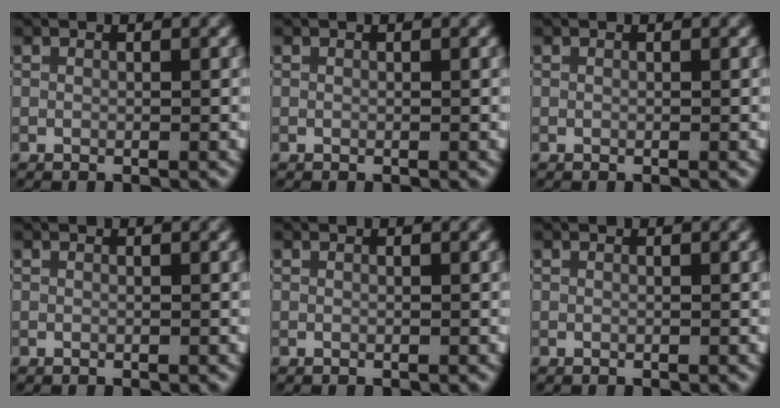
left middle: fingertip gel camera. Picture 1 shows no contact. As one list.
[{"total": 0.0}, {"total": 0.0}, {"total": 0.0}, {"total": 0.0}, {"total": 0.0}]